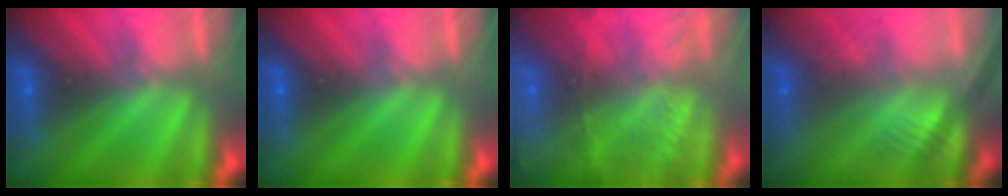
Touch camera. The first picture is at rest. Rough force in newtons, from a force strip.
{"total": 0.0}
{"total": 7.4}
{"total": 2.7}